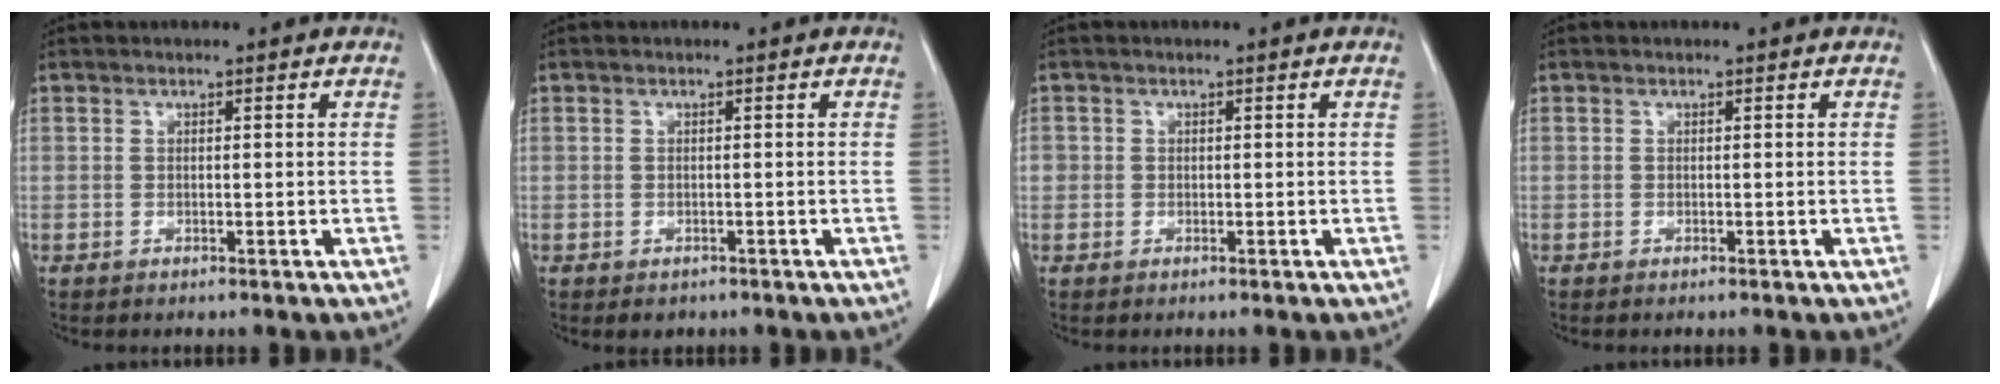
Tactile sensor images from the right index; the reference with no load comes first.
{"total": 1.6, "force": [-1.0, 1.1, 0.4], "torque": [-0.005, 0.001, -0.006]}
{"total": 1.4, "force": [0.0, 1.3, 0.2], "torque": [0.007, 0.005, -0.002]}
{"total": 0.0}